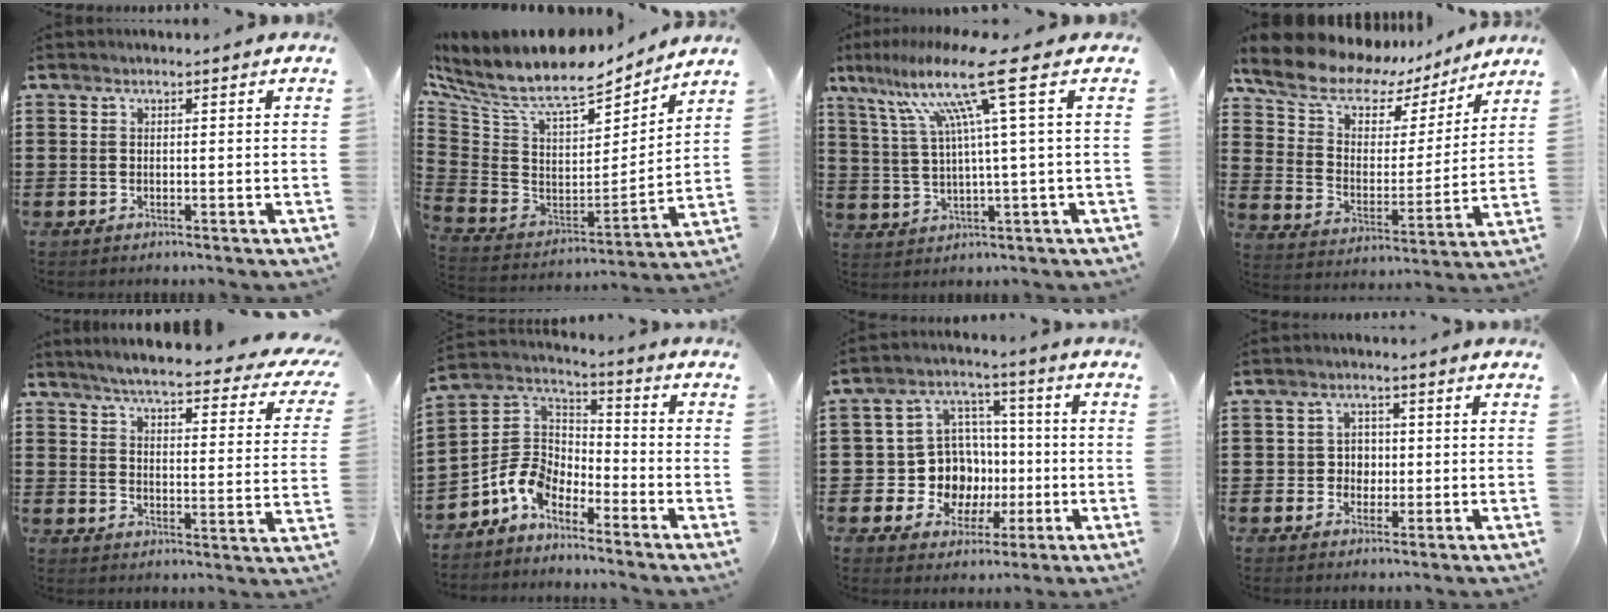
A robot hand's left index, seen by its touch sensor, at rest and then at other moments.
{"total": 10.2, "force": [8.3, 3.0, 5.2], "torque": [-0.136, -0.061, 0.145]}
{"total": 12.8, "force": [5.4, -0.5, 11.6], "torque": [-0.247, -0.011, 0.075]}
{"total": 9.2, "force": [7.0, 5.0, 3.3], "torque": [-0.099, -0.039, 0.121]}
{"total": 4.9, "force": [4.3, 0.0, 2.3], "torque": [-0.066, -0.031, 0.068]}
{"total": 7.9, "force": [-5.2, 5.0, 3.4], "torque": [-0.106, 0.003, -0.108]}
{"total": 10.1, "force": [-0.9, 9.4, 3.5], "torque": [-0.102, 0.004, -0.006]}
{"total": 2.9, "force": [-0.1, 2.7, 1.0], "torque": [-0.032, 0.007, -0.008]}